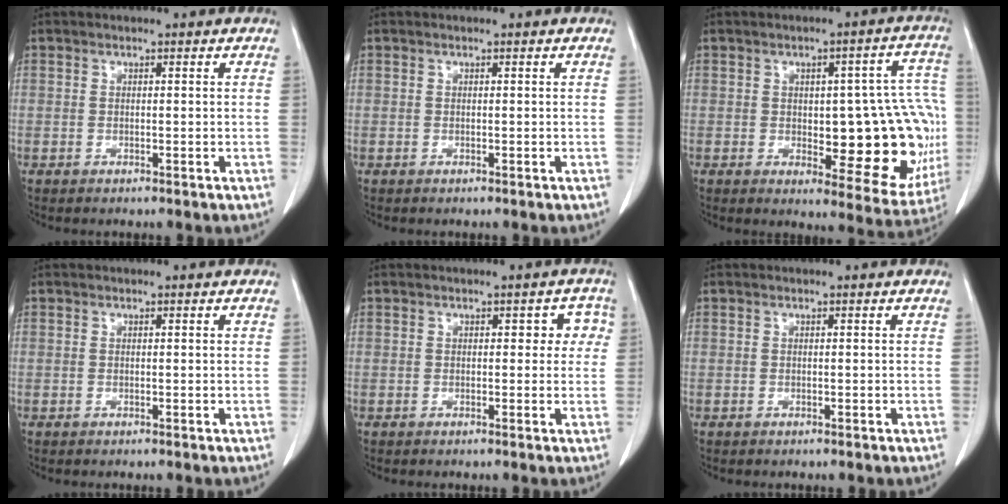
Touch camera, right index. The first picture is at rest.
{"total": 0.0}
{"total": 18.7, "force": [-1.7, 6.9, 17.3], "torque": [-0.151, 0.024, -0.001]}
{"total": 0.0}
{"total": 3.2, "force": [0.7, 2.0, 2.4], "torque": [-0.010, 0.020, 0.004]}
{"total": 0.0}